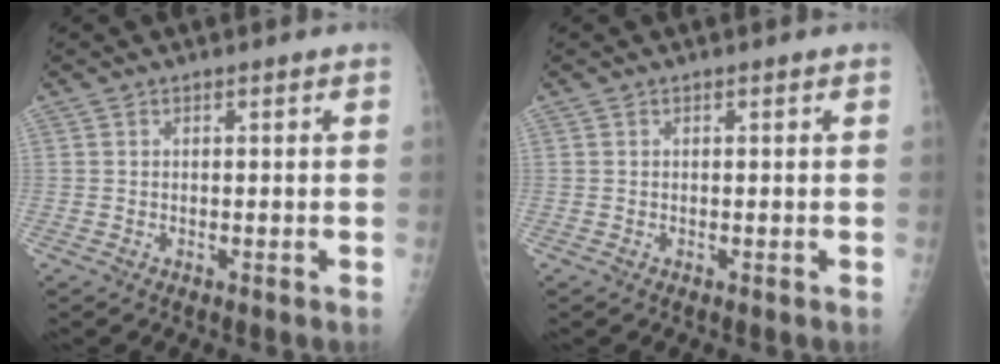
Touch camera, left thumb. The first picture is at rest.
{"total": 0.0}